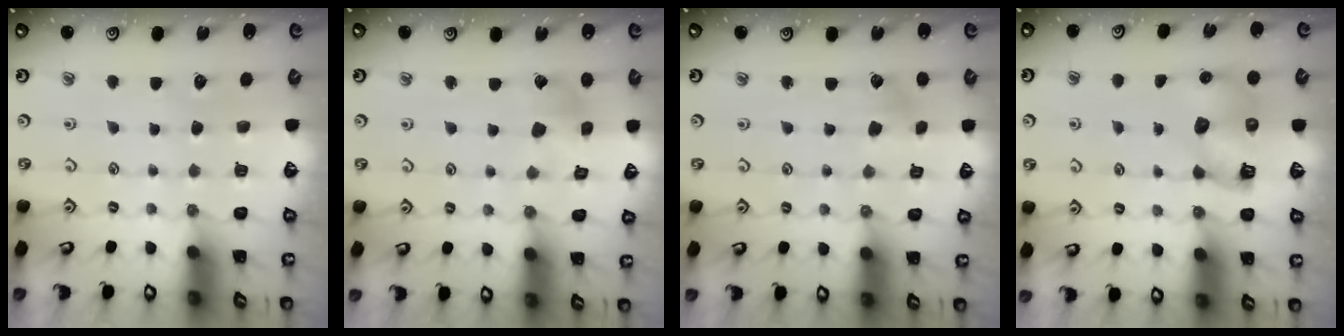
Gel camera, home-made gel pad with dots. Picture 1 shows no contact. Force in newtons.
{"total": 3.7, "press": 3.7, "slide": 0.3}
{"total": 2.7, "press": 2.7, "slide": 0.3}
{"total": 8.1, "press": 8.0, "slide": 1.1}